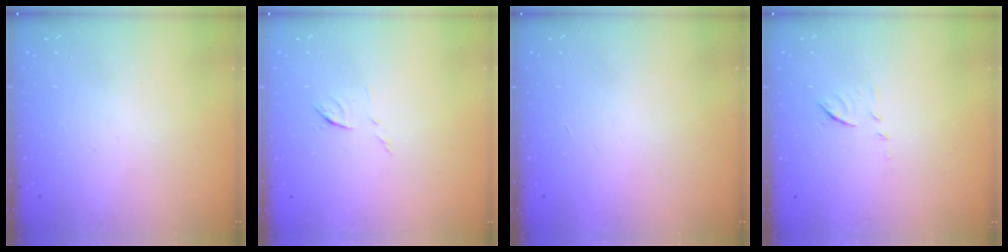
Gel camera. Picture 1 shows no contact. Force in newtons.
{"total": 6.7, "press": 6.7, "slide": 0.5}
{"total": 1.7, "press": 1.7, "slide": 0.1}
{"total": 8.2, "press": 8.2, "slide": 0.2}